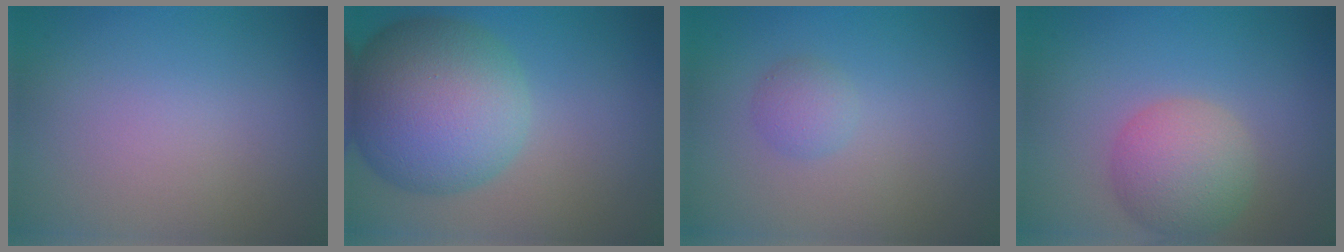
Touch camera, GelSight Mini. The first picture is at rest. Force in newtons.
{"total": 11.3, "press": 11.3, "slide": 0.3}
{"total": 1.4, "press": 1.4, "slide": 0.0}
{"total": 4.8, "press": 4.8, "slide": 0.2}